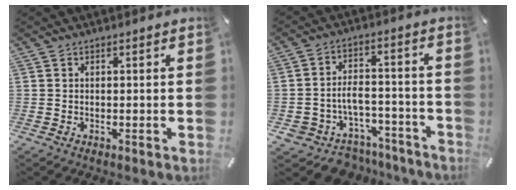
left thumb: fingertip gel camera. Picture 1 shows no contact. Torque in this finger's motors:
{"motor_torque": [0.51, 1.10, 0.28, 0.29, 0.13]}